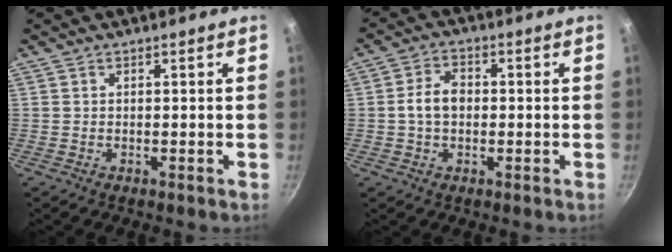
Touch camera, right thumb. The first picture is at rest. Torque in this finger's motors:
{"motor_torque": [0.76, 1.70, 0.89, 0.06, 0.06]}